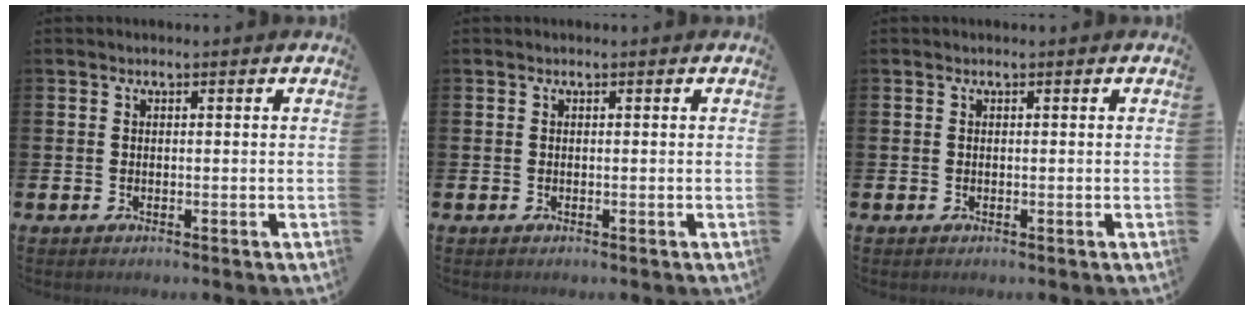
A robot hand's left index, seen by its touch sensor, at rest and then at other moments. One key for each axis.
{"total": 0.0}
{"total": 0.0}